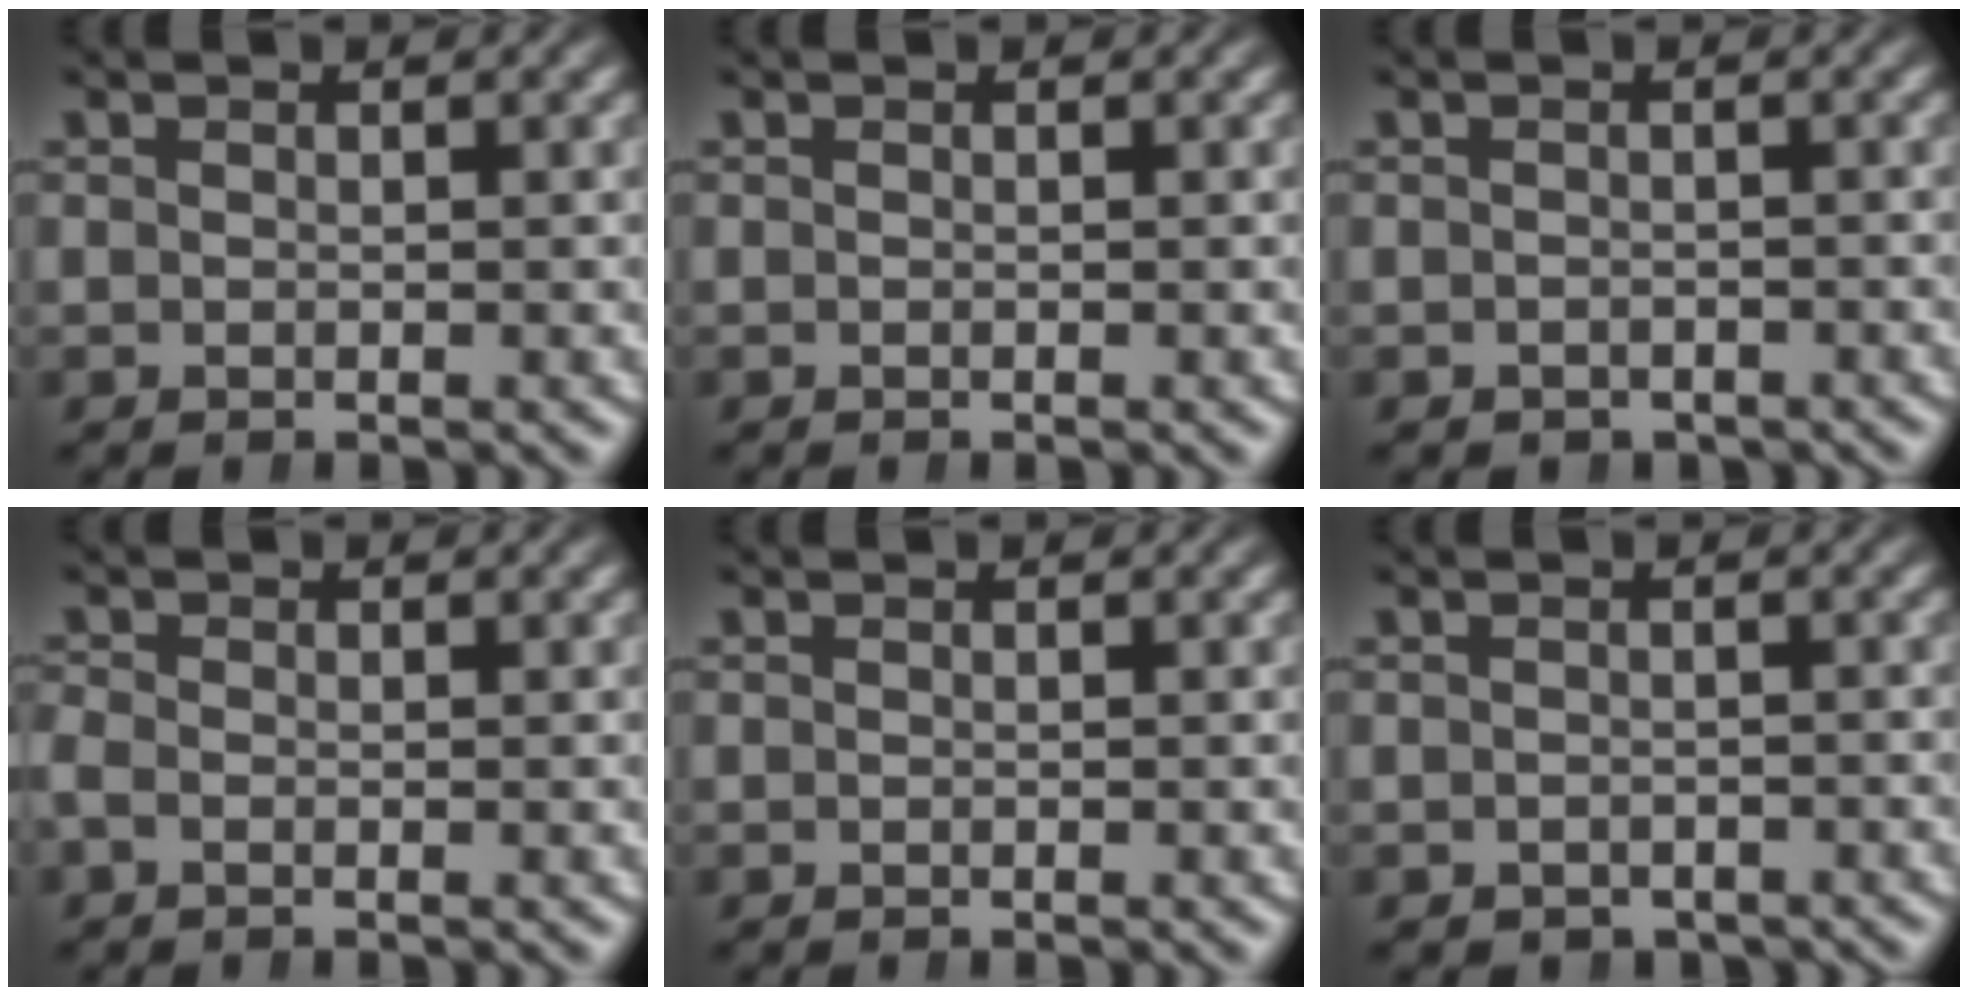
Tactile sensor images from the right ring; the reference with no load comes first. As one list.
[{"total": 0.0}, {"total": 1.9, "force": [-1.6, 1.1, -0.2], "torque": [0.008, -0.014, -0.018]}, {"total": 0.9, "force": [-0.7, 0.5, 0.3], "torque": [-0.011, -0.005, -0.012]}, {"total": 0.0}, {"total": 2.7, "force": [-2.2, 1.5, 0.1], "torque": [0.007, -0.016, -0.027]}]